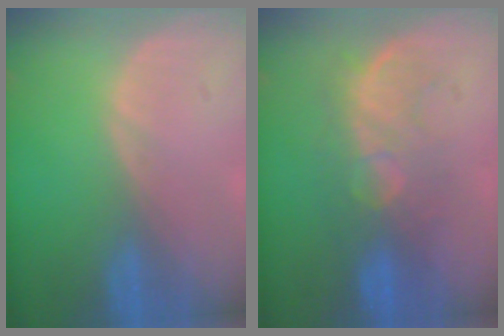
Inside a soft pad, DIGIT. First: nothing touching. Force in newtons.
{"total": 8.1, "press": 7.9, "slide": 1.9}